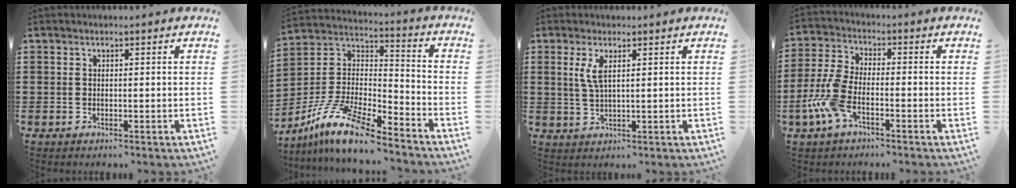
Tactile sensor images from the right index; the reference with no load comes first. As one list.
[{"total": 11.8, "force": [-9.3, 2.3, 6.9], "torque": [-0.152, 0.012, -0.189]}, {"total": 3.3, "force": [1.3, 0.9, 2.9], "torque": [-0.069, 0.001, 0.019]}, {"total": 7.3, "force": [-3.5, 2.8, 5.8], "torque": [-0.147, -0.008, -0.071]}]